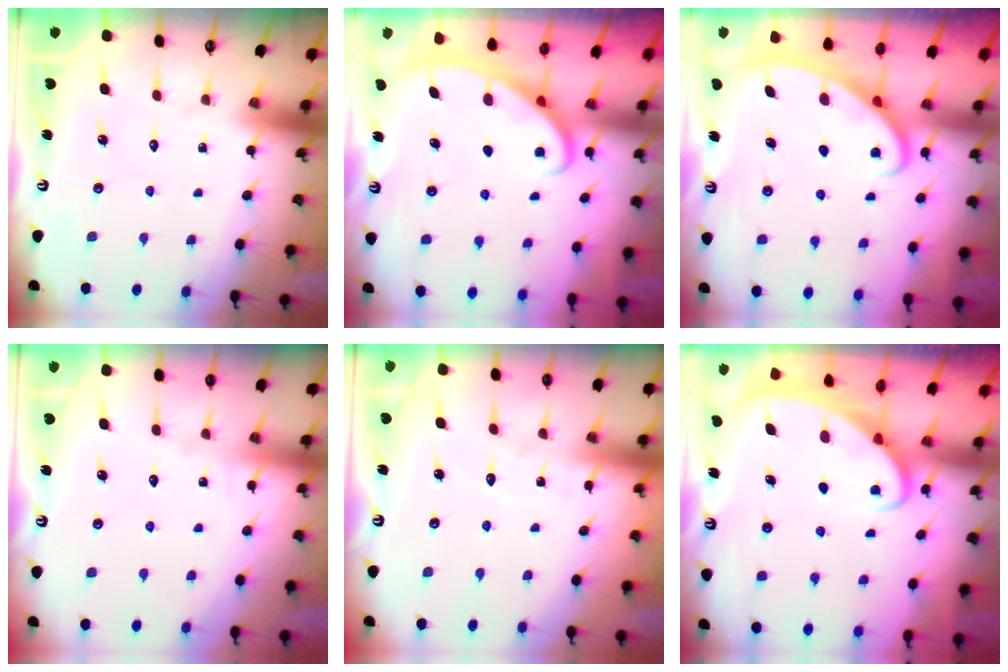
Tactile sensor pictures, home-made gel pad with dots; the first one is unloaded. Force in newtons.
{"total": 3.0, "press": 2.9, "slide": 0.4}
{"total": 2.8, "press": 2.8, "slide": 0.3}
{"total": 4.0, "press": 4.0, "slide": 0.4}
{"total": 2.7, "press": 2.7, "slide": 0.2}
{"total": 2.1, "press": 2.1, "slide": 0.0}